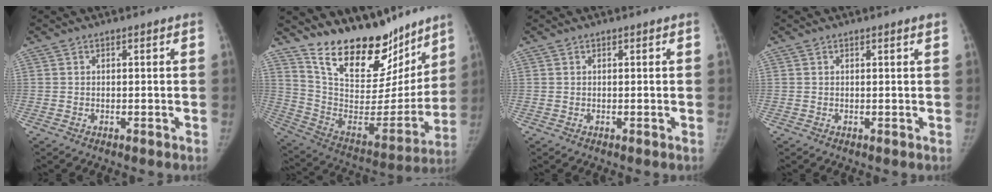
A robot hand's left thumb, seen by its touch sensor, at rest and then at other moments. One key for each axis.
{"total": 25.2, "fx": 19.6, "fy": 10.8, "fz": 11.6, "tx": -0.146, "ty": -0.109, "tz": 0.320}
{"total": 0.0}
{"total": 0.7, "fx": 0.5, "fy": -0.1, "fz": 0.5, "tx": -0.008, "ty": -0.003, "tz": 0.008}